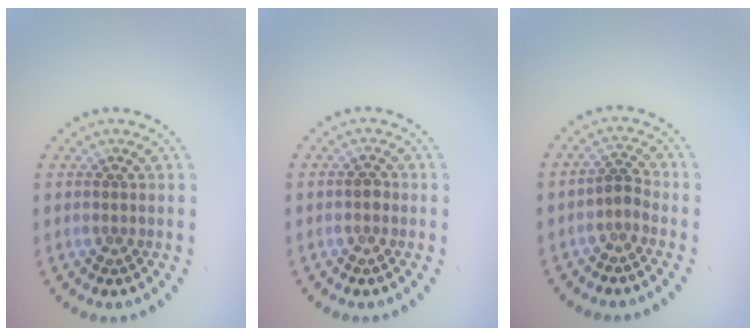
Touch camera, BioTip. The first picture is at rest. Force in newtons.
{"total": 0.9, "press": 0.9, "slide": 0.1}
{"total": 1.4, "press": 1.0, "slide": 1.0}